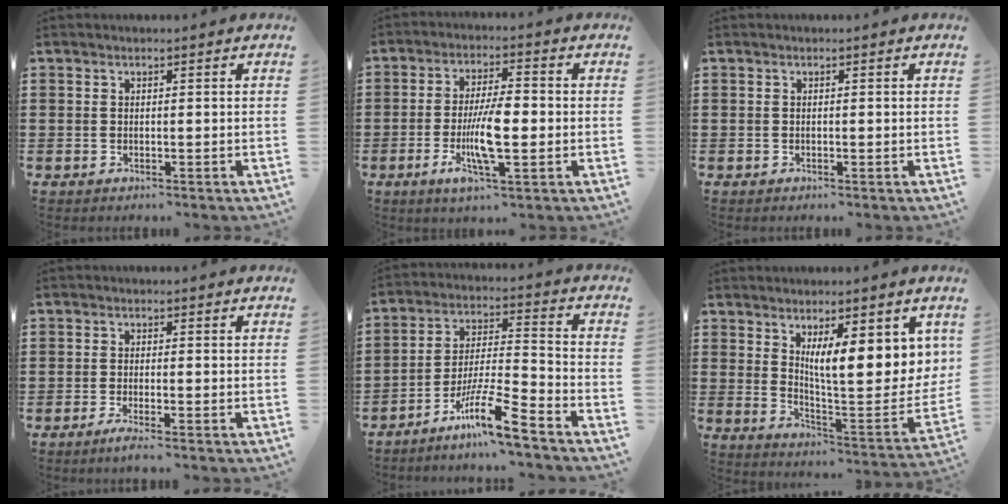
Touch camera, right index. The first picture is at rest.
{"total": 9.0, "force": [-2.0, 2.4, 8.5], "torque": [-0.168, -0.008, -0.038]}
{"total": 0.0}
{"total": 1.6, "force": [-1.0, 0.0, 1.3], "torque": [-0.028, -0.008, -0.020]}
{"total": 10.9, "force": [-7.9, 1.0, 7.4], "torque": [-0.142, 0.008, -0.153]}
{"total": 10.4, "force": [4.6, 2.6, 9.0], "torque": [-0.139, -0.030, 0.073]}